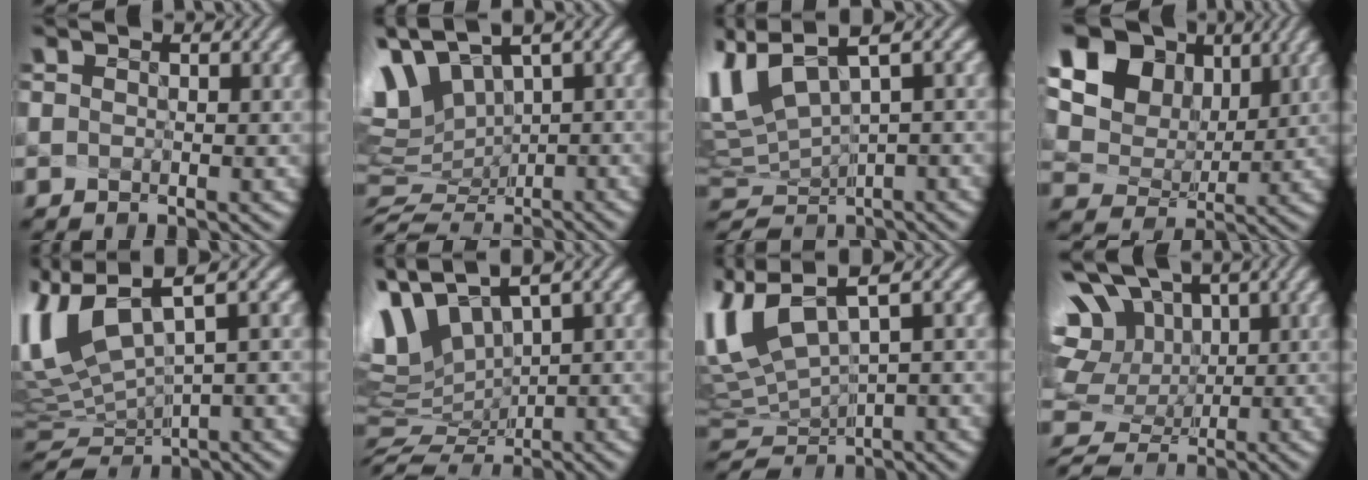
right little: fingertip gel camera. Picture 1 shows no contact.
{"total": 5.2, "force": [0.6, 3.5, 3.8], "torque": [-0.117, -0.005, 0.057]}
{"total": 5.1, "force": [2.1, 1.4, 4.4], "torque": [-0.135, -0.022, 0.071]}
{"total": 13.7, "force": [6.6, 10.2, 6.3], "torque": [-0.171, 0.010, 0.158]}
{"total": 5.6, "force": [1.3, 1.5, 5.3], "torque": [-0.151, -0.014, 0.050]}
{"total": 4.7, "force": [1.5, 2.5, 3.7], "torque": [-0.123, -0.012, 0.049]}
{"total": 5.7, "force": [1.6, 1.5, 5.3], "torque": [-0.152, -0.016, 0.057]}
{"total": 8.3, "force": [0.4, 6.7, 4.9], "torque": [-0.152, 0.011, 0.011]}